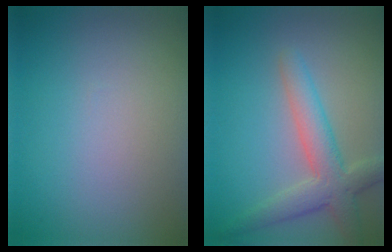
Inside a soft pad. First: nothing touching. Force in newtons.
{"total": 4.4, "press": 4.4, "slide": 0.3}